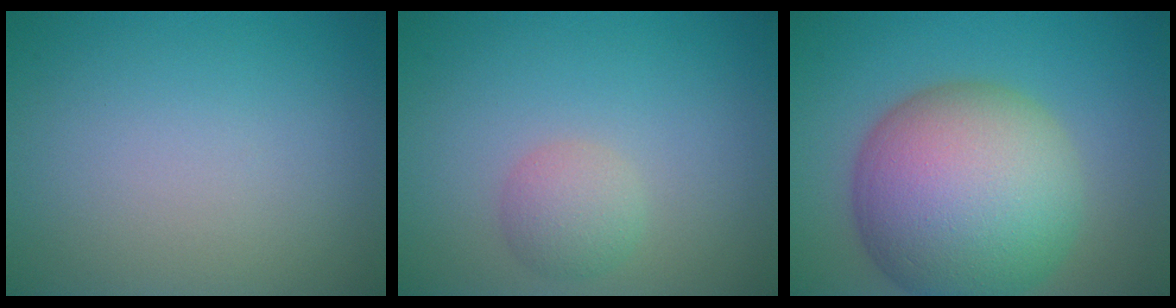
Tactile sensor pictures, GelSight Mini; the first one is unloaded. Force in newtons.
{"total": 2.3, "press": 2.3, "slide": 0.2}
{"total": 14.2, "press": 14.2, "slide": 0.5}